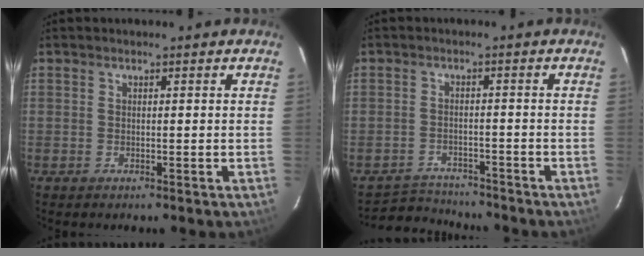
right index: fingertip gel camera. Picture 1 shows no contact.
{"total": 6.0, "force": [-5.5, 2.5, -0.5], "torque": [-0.006, 0.018, -0.087]}